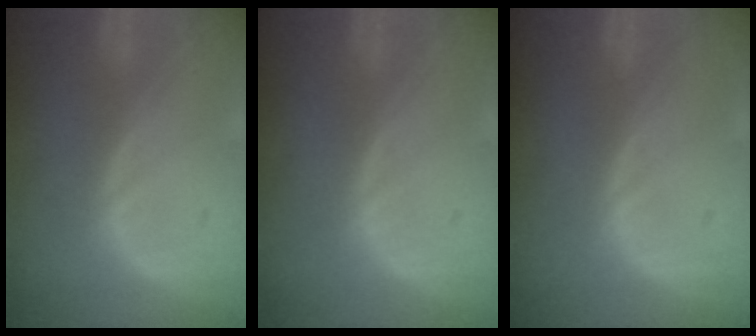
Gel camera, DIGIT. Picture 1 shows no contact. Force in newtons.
{"total": 0.0}
{"total": 0.0}